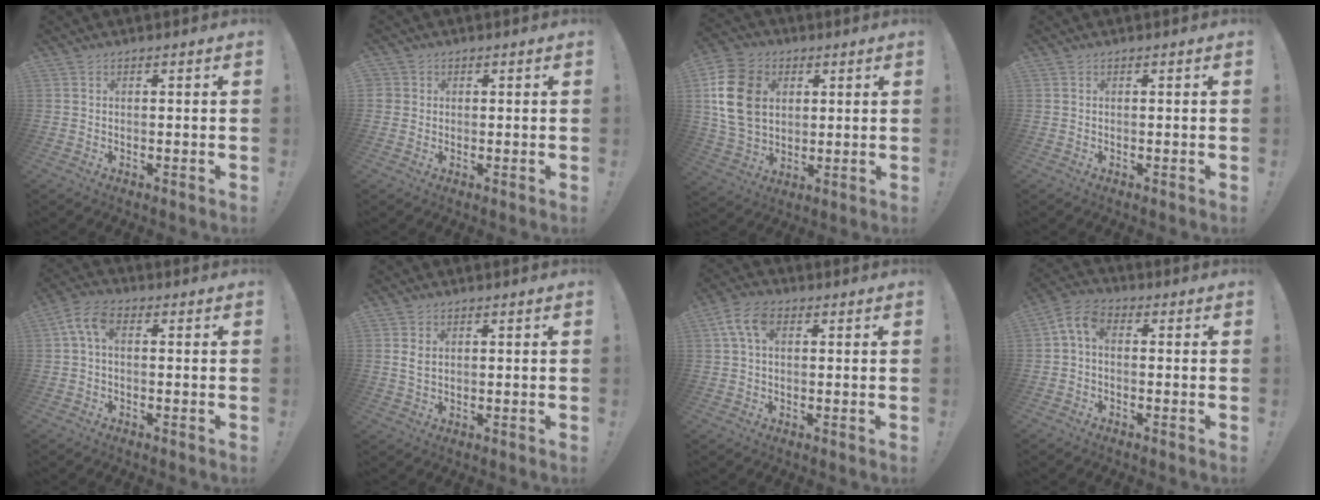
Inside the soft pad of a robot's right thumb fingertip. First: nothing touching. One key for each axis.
{"total": 1.8, "fx": 0.2, "fy": 1.7, "fz": 0.3, "tx": -0.009, "ty": 0.004, "tz": 0.005}
{"total": 16.9, "fx": 3.9, "fy": 12.9, "fz": 10.2, "tx": -0.182, "ty": -0.006, "tz": 0.080}
{"total": 0.0}
{"total": 6.0, "fx": 1.0, "fy": 3.1, "fz": 5.0, "tx": -0.106, "ty": 0.008, "tz": 0.023}
{"total": 2.6, "fx": 1.0, "fy": 1.6, "fz": 1.8, "tx": -0.024, "ty": -0.003, "tz": 0.018}
{"total": 7.4, "fx": 2.2, "fy": 4.5, "fz": 5.5, "tx": -0.111, "ty": 0.010, "tz": 0.044}
{"total": 5.8, "fx": 0.5, "fy": 3.5, "fz": 4.7, "tx": -0.106, "ty": 0.003, "tz": 0.014}